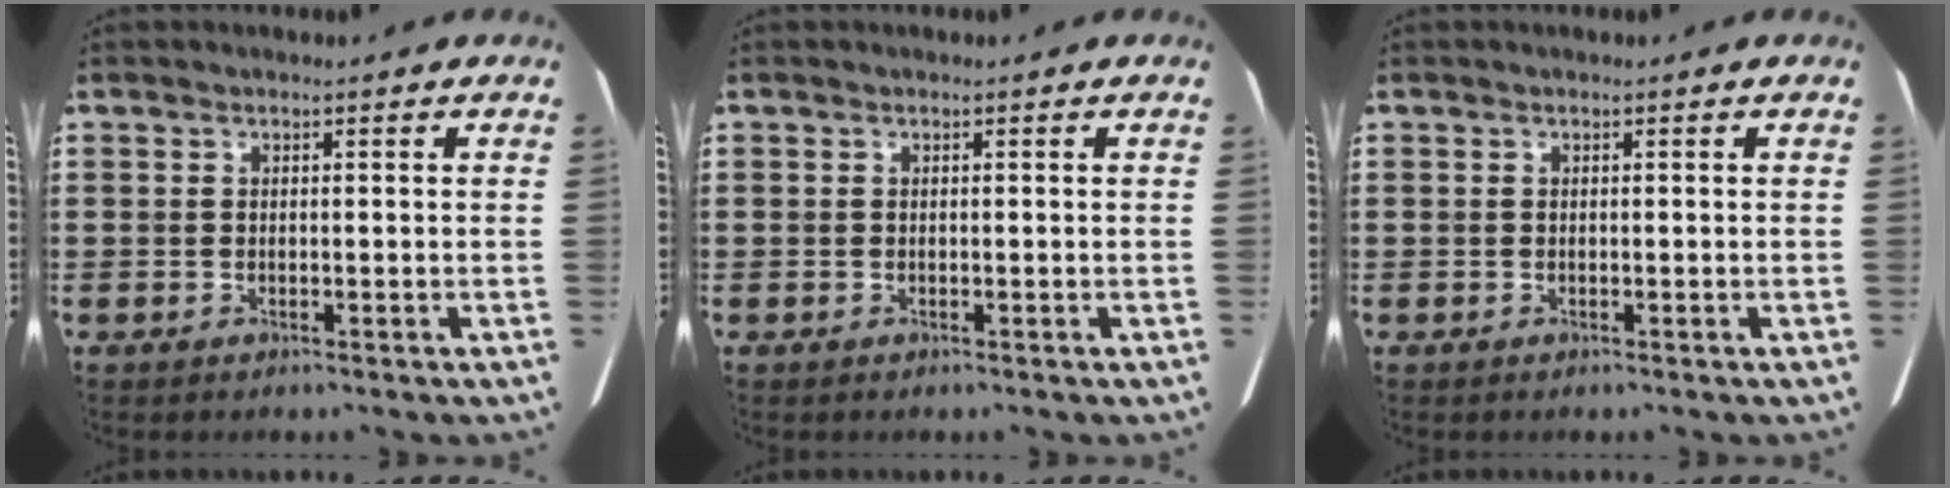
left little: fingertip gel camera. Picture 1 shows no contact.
{"total": 0.0}
{"total": 0.0}